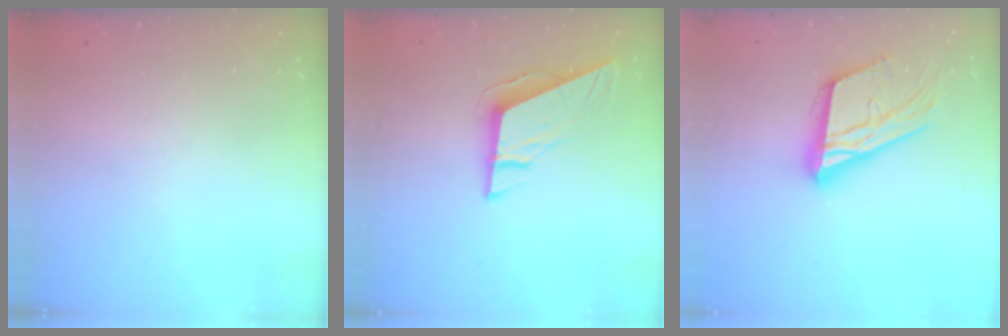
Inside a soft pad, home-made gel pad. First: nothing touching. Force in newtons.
{"total": 9.6, "press": 9.5, "slide": 1.0}
{"total": 19.6, "press": 19.4, "slide": 2.8}